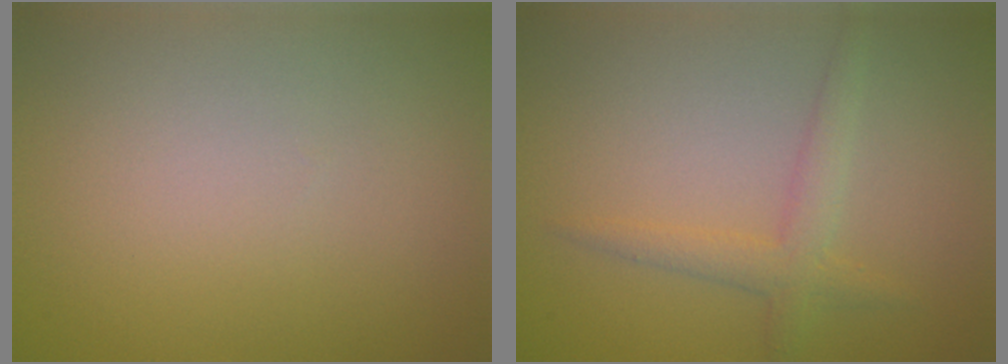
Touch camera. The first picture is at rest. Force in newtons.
{"total": 2.3, "press": 2.3, "slide": 0.2}